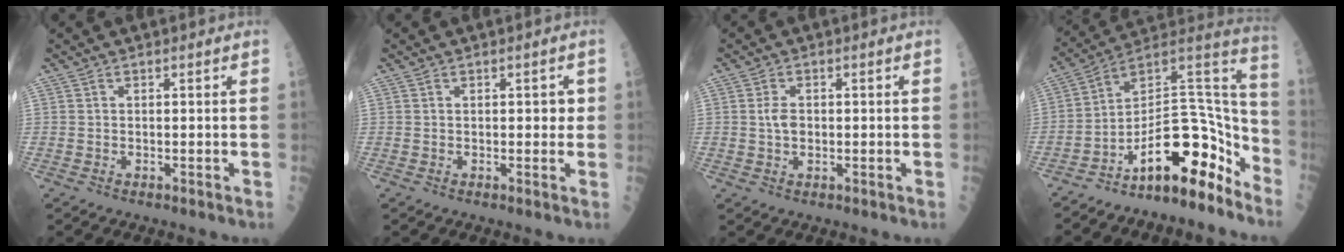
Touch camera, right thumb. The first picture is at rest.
{"total": 1.6, "force": [0.2, 1.0, 1.3], "torque": [0.001, 0.002, -0.001]}
{"total": 2.9, "force": [0.1, 1.8, 2.2], "torque": [-0.037, 0.001, 0.002]}
{"total": 17.5, "force": [-10.9, 6.3, 12.1], "torque": [-0.159, 0.128, -0.176]}